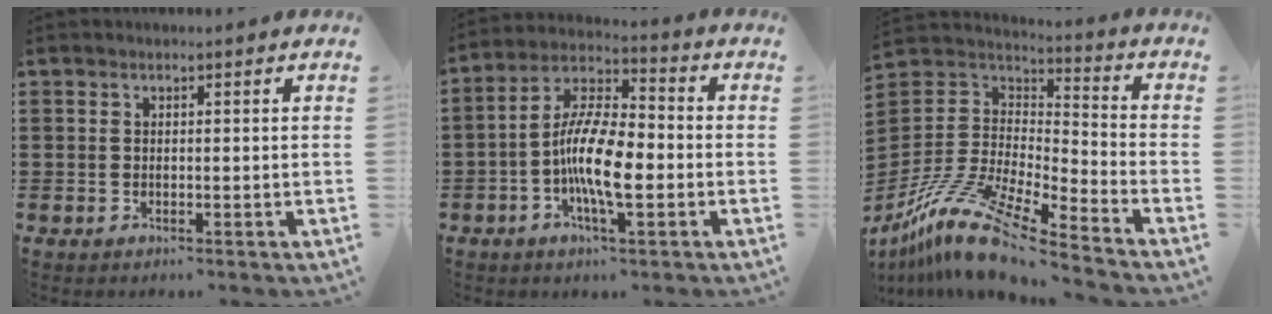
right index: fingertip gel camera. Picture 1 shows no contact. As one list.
[{"total": 10.9, "force": [-2.6, 3.7, 9.9], "torque": [-0.207, -0.006, -0.051]}, {"total": 13.0, "force": [-9.9, 2.2, 8.1], "torque": [-0.193, 0.007, -0.202]}]